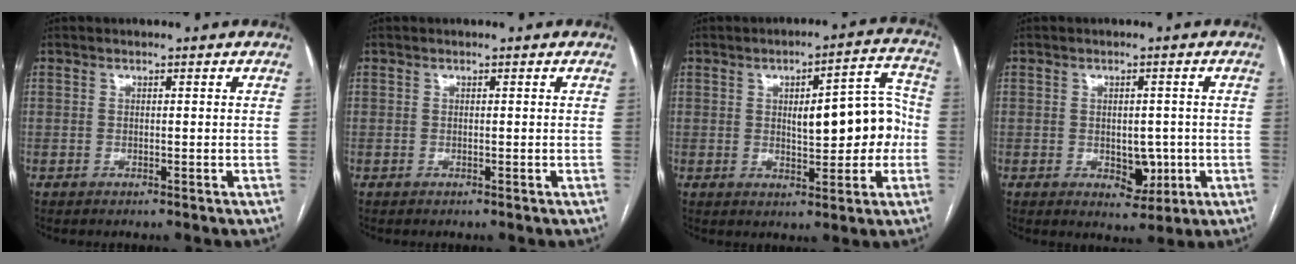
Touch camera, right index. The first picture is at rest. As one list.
[{"total": 0.0}, {"total": 11.0, "force": [-0.2, 3.8, 10.3], "torque": [-0.130, 0.034, 0.006]}, {"total": 4.7, "force": [-0.9, 2.9, 3.6], "torque": [-0.042, -0.001, -0.001]}]